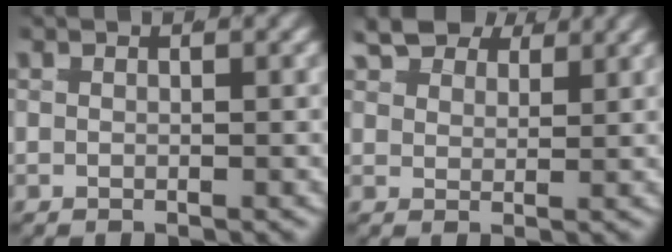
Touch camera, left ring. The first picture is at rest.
{"total": 4.5, "force": [3.5, 2.0, 1.9], "torque": [-0.032, 0.000, 0.055]}